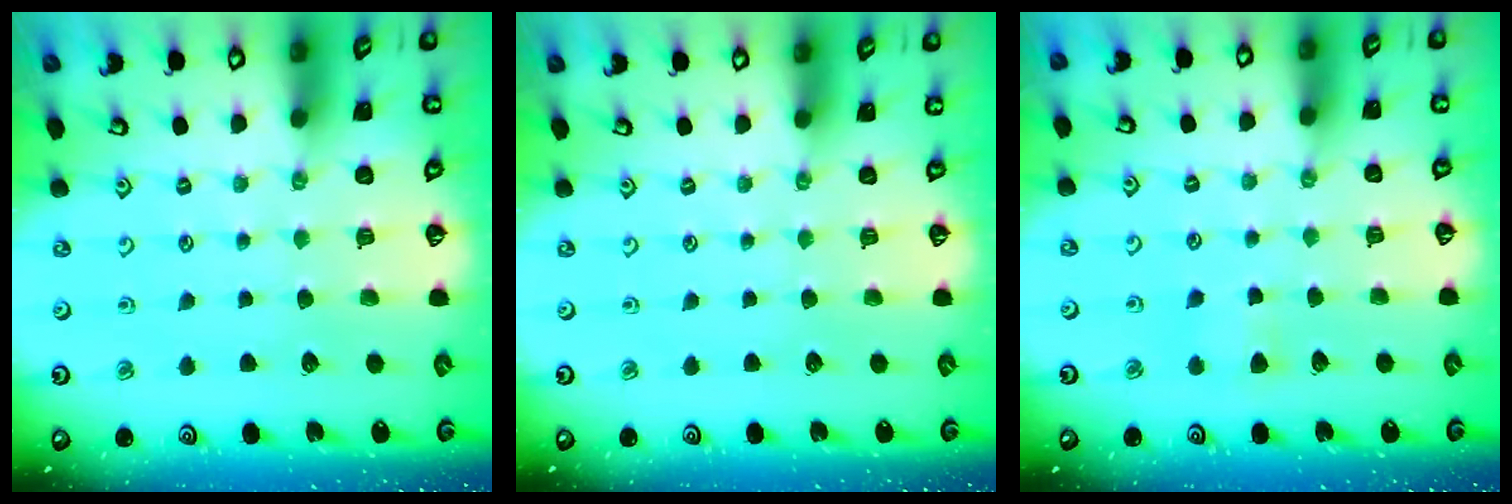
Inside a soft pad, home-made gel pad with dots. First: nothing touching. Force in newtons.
{"total": 0.0}
{"total": 3.8, "press": 3.7, "slide": 0.7}